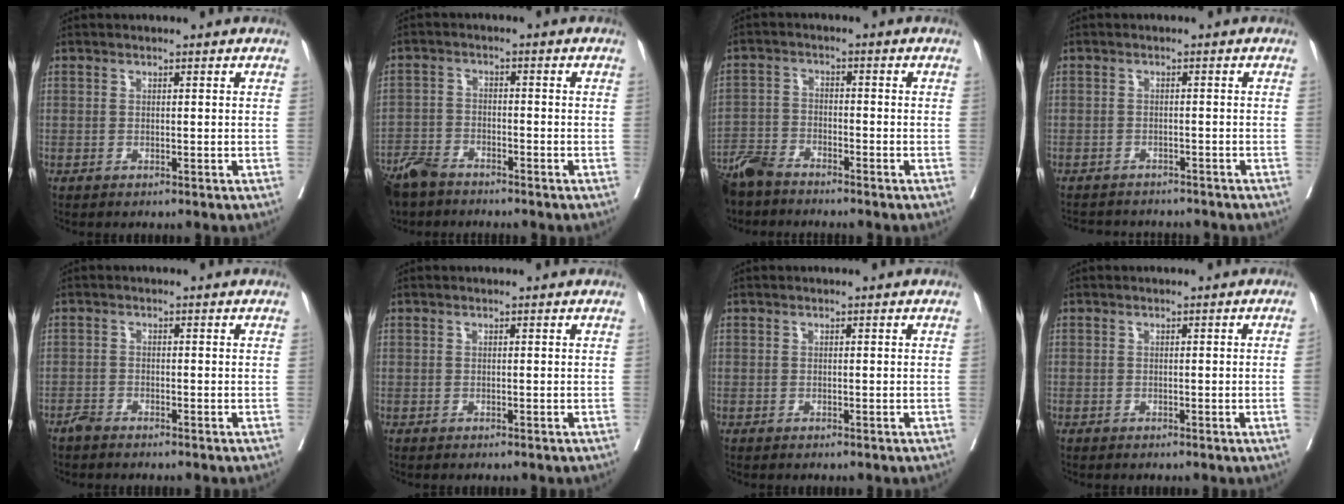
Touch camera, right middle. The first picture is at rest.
{"total": 7.0, "force": [-6.0, 2.5, 2.6], "torque": [-0.051, -0.015, -0.114]}
{"total": 6.7, "force": [-6.1, 1.9, 2.3], "torque": [-0.043, -0.017, -0.118]}
{"total": 8.7, "force": [-8.1, 2.4, 2.1], "torque": [-0.038, 0.002, -0.100]}
{"total": 1.4, "force": [-1.3, 0.2, 0.3], "torque": [-0.008, -0.001, -0.028]}
{"total": 0.0}
{"total": 0.0}
{"total": 1.3, "force": [-0.2, -0.4, 1.2], "torque": [-0.014, -0.001, 0.000]}